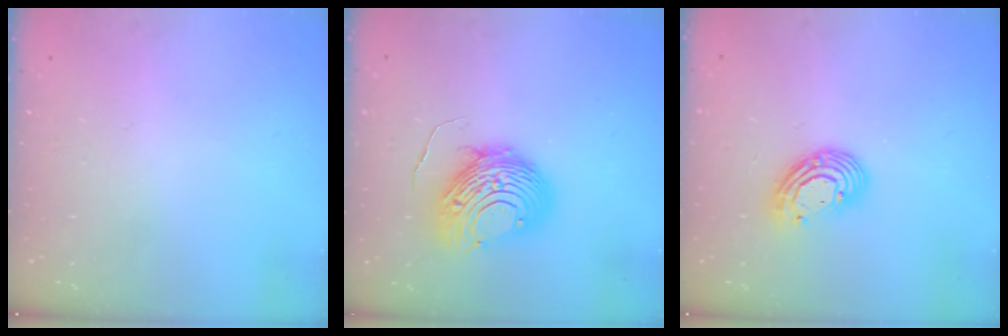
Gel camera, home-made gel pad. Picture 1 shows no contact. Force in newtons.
{"total": 11.6, "press": 11.5, "slide": 1.2}
{"total": 10.1, "press": 10.0, "slide": 1.1}